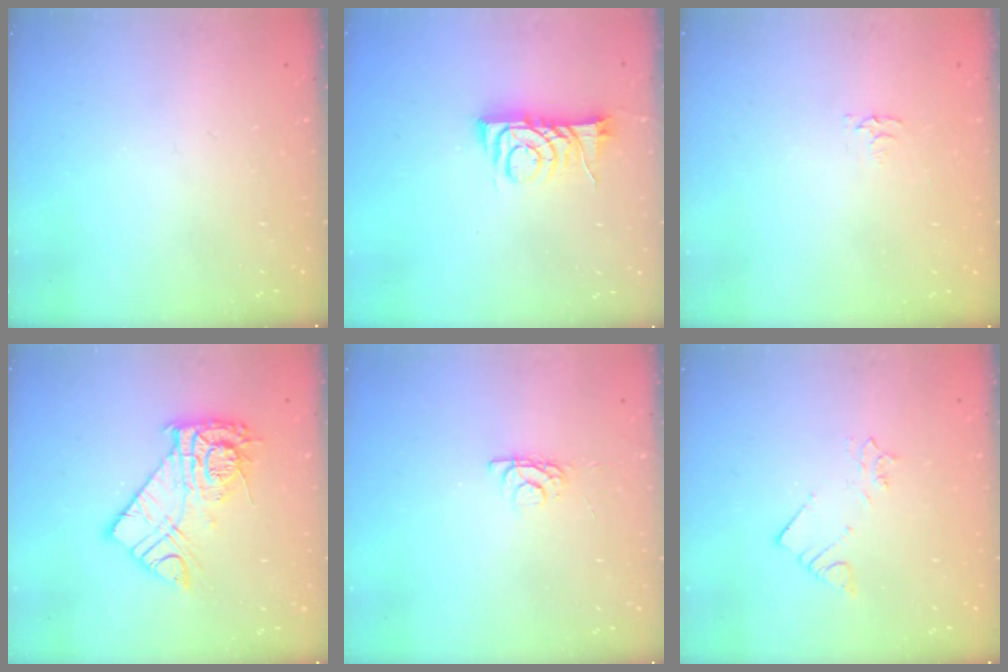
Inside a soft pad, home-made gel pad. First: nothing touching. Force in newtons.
{"total": 9.2, "press": 9.1, "slide": 0.5}
{"total": 2.5, "press": 2.5, "slide": 0.4}
{"total": 13.4, "press": 13.3, "slide": 1.4}
{"total": 3.9, "press": 3.8, "slide": 0.5}
{"total": 2.3, "press": 2.3, "slide": 0.3}